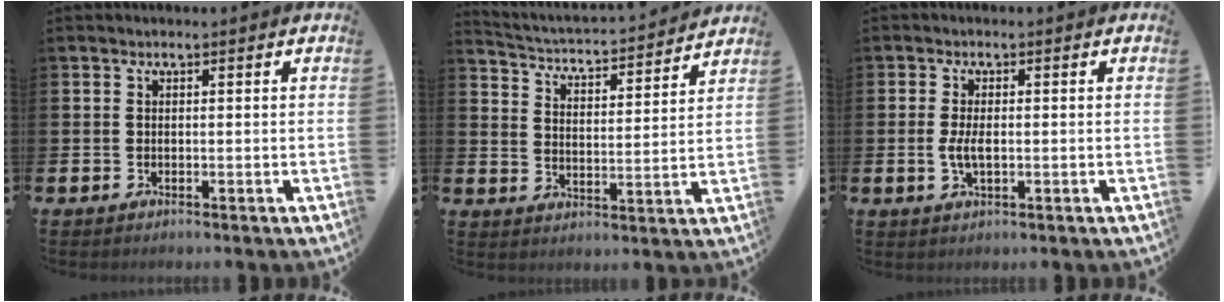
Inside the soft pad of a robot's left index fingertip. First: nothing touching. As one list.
[{"total": 4.1, "force": [4.0, 0.5, 0.6], "torque": [-0.032, -0.044, 0.060]}, {"total": 2.7, "force": [-0.1, 1.1, 2.4], "torque": [-0.038, 0.000, -0.005]}]